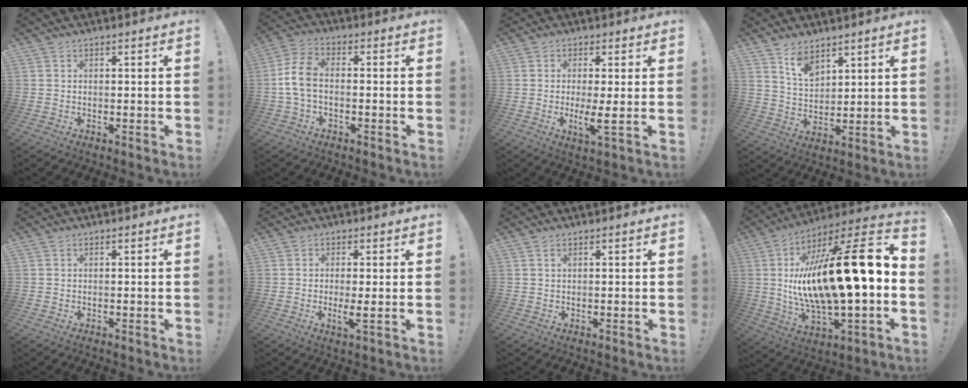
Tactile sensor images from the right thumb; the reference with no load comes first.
{"total": 8.1, "force": [-0.8, 4.5, 6.7], "torque": [-0.145, 0.008, -0.008]}
{"total": 5.2, "force": [-0.2, 0.0, 5.2], "torque": [-0.096, -0.021, -0.006]}
{"total": 7.8, "force": [6.1, 3.9, 2.8], "torque": [-0.054, -0.039, 0.115]}
{"total": 0.0}
{"total": 3.8, "force": [-0.2, 0.0, 3.8], "torque": [-0.066, -0.016, -0.004]}
{"total": 0.7, "force": [0.5, 0.2, 0.5], "torque": [-0.009, -0.002, 0.008]}
{"total": 26.3, "force": [1.7, 7.3, 25.2], "torque": [-0.445, -0.022, 0.023]}